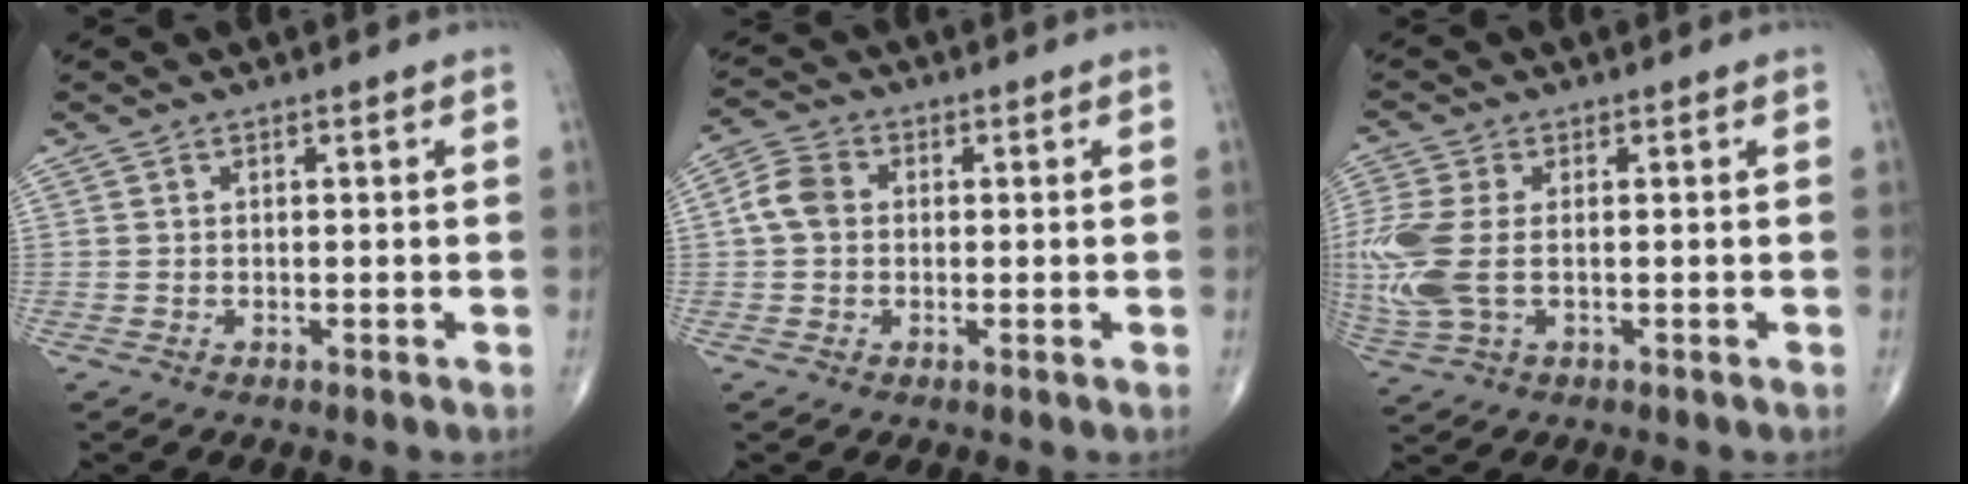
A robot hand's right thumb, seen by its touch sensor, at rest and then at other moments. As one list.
[{"total": 5.3, "force": [0.4, 4.1, 3.3], "torque": [-0.064, 0.014, 0.000]}, {"total": 10.9, "force": [-0.4, 6.2, 8.9], "torque": [-0.247, -0.006, -0.002]}]